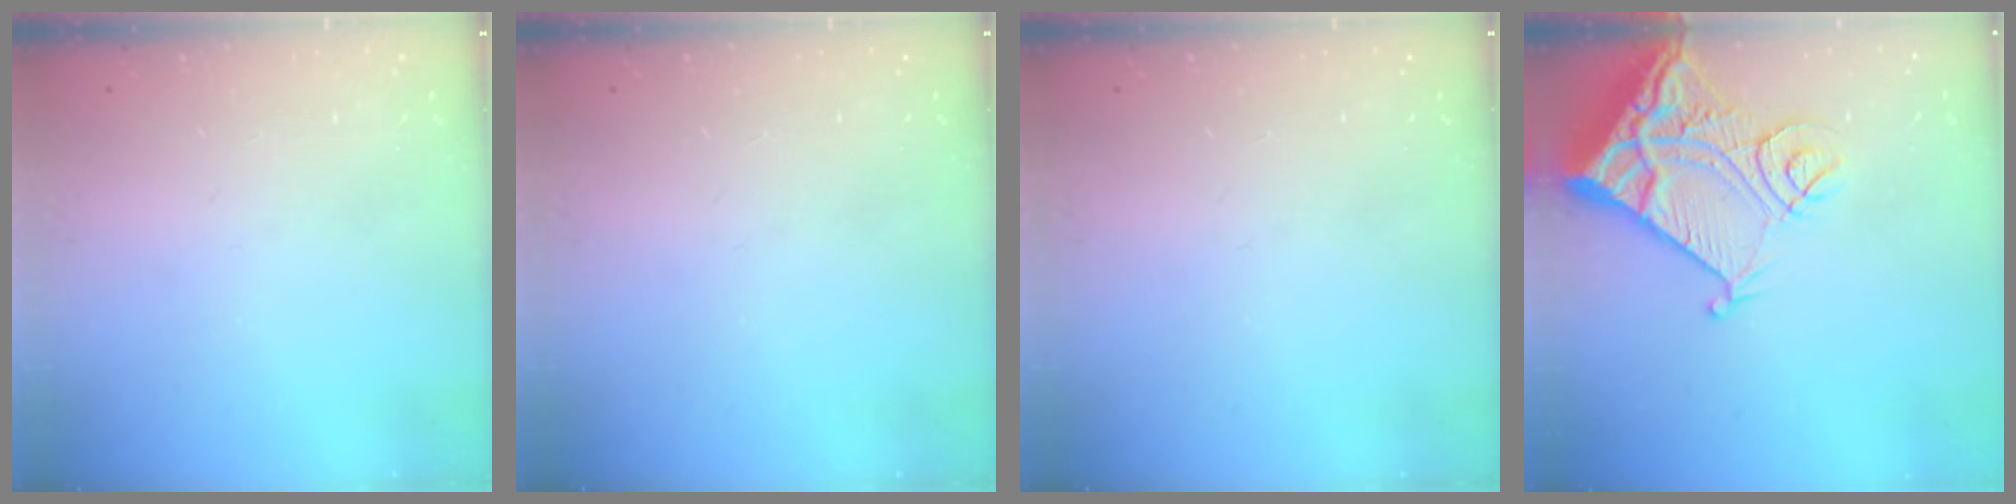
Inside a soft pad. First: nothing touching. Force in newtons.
{"total": 0.0}
{"total": 0.0}
{"total": 16.1, "press": 16.0, "slide": 2.0}